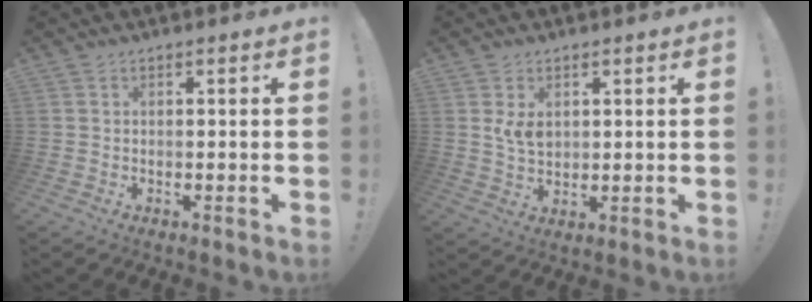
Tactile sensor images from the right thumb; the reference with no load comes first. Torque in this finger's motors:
{"motor_torque": [0.00, -0.03, 0.36, 0.07, -0.01]}